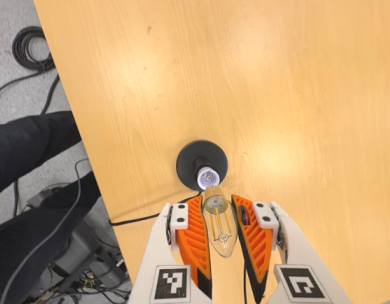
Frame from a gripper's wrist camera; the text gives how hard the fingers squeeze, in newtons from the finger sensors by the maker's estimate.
{"total": 21.3, "left": 22.8, "right": 19.9}